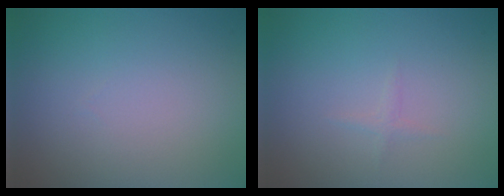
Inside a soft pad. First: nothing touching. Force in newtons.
{"total": 0.6, "press": 0.6, "slide": 0.0}